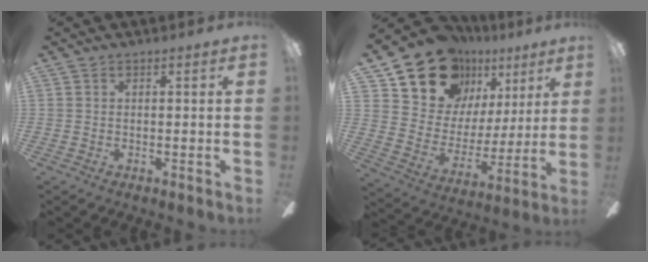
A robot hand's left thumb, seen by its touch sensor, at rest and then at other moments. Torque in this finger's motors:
{"motor_torque": [0.47, 0.59, 1.33, -1.44, 0.10]}